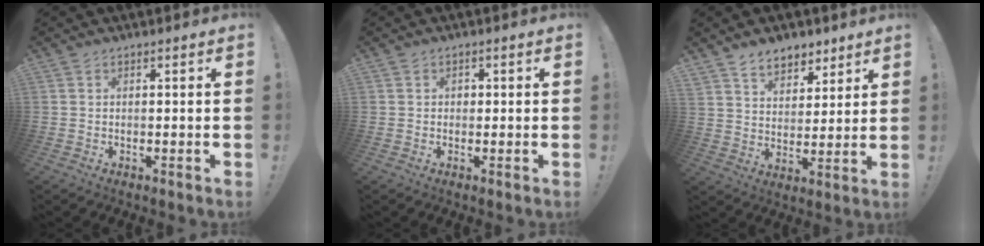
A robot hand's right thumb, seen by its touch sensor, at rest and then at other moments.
{"total": 1.1, "force": [-0.1, 1.0, 0.4], "torque": [-0.003, 0.001, -0.005]}
{"total": 8.7, "force": [6.6, 5.4, 1.9], "torque": [-0.025, -0.050, 0.128]}